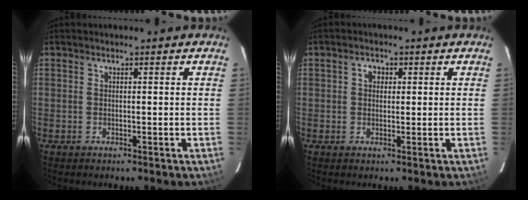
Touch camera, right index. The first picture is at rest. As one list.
[{"total": 2.1, "force": [0.5, 1.7, 1.0], "torque": [-0.014, 0.009, 0.008]}]